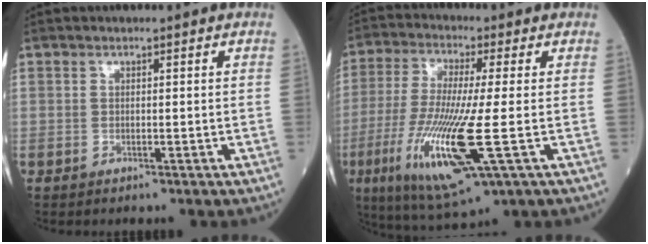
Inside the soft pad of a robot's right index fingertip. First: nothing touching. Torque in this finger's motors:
{"motor_torque": [1.74, -0.40, 1.06, 0.21]}